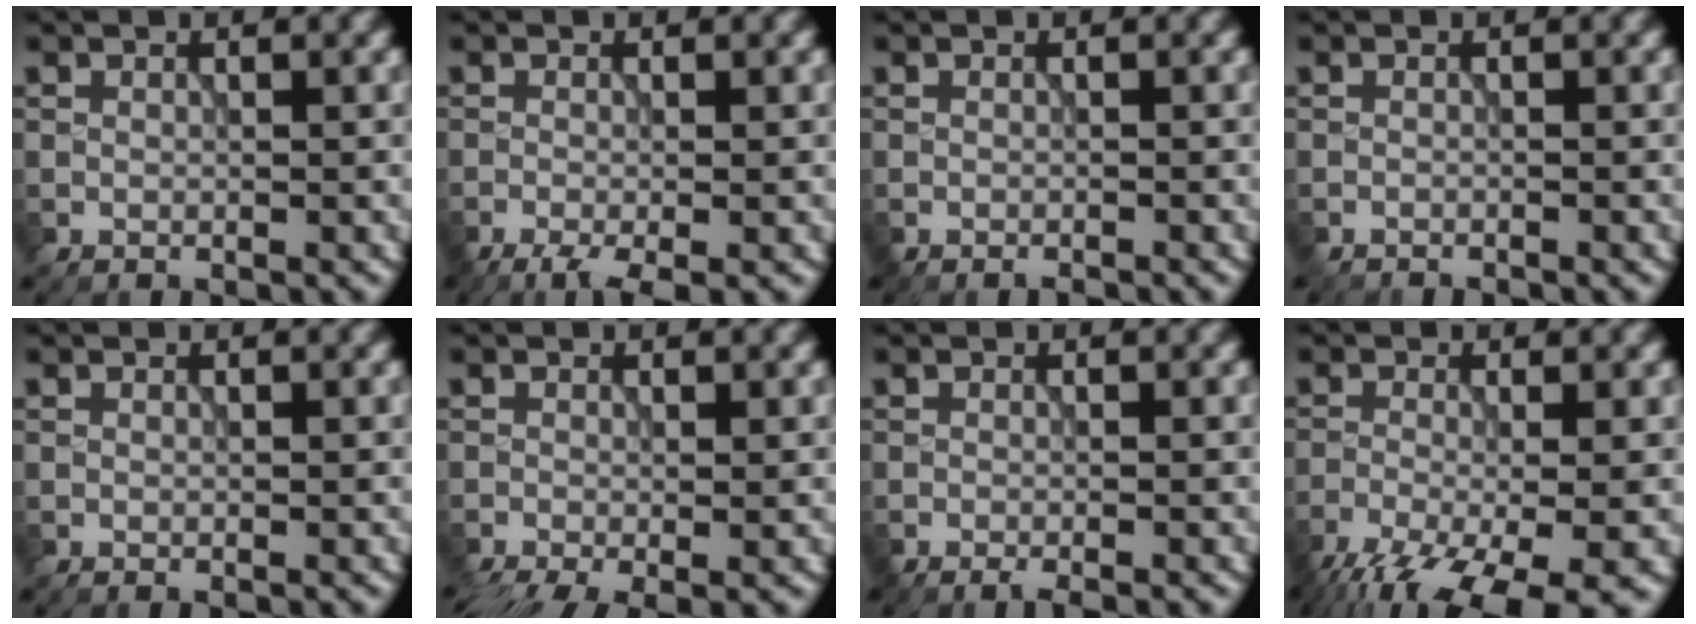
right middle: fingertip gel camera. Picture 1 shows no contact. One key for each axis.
{"total": 3.2, "fx": -1.9, "fy": 0.7, "fz": 2.4, "tx": -0.038, "ty": -0.005, "tz": -0.038}
{"total": 1.0, "fx": -0.9, "fy": 0.0, "fz": 0.3, "tx": 0.001, "ty": -0.004, "tz": -0.016}
{"total": 1.5, "fx": -1.4, "fy": 0.1, "fz": 0.1, "tx": 0.006, "ty": -0.007, "tz": -0.026}
{"total": 0.0}
{"total": 4.5, "fx": -2.7, "fy": 1.3, "fz": 3.4, "tx": -0.057, "ty": -0.018, "tz": -0.044}
{"total": 1.5, "fx": -1.0, "fy": 0.2, "fz": 1.0, "tx": -0.006, "ty": -0.005, "tz": -0.018}
{"total": 11.2, "fx": -7.4, "fy": 3.8, "fz": 7.5, "tx": -0.136, "ty": -0.047, "tz": -0.110}